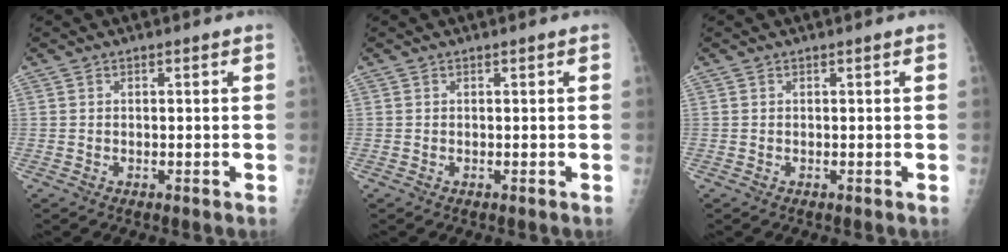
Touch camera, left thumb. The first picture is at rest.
{"total": 0.0}
{"total": 0.0}